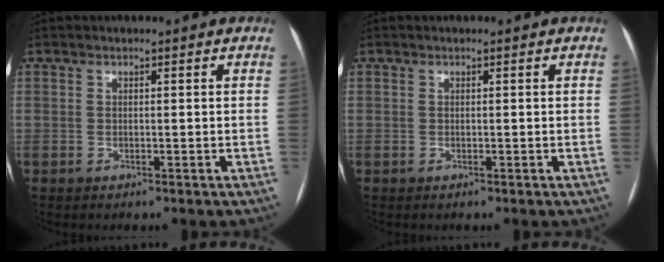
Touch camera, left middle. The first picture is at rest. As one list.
[{"total": 0.0}]